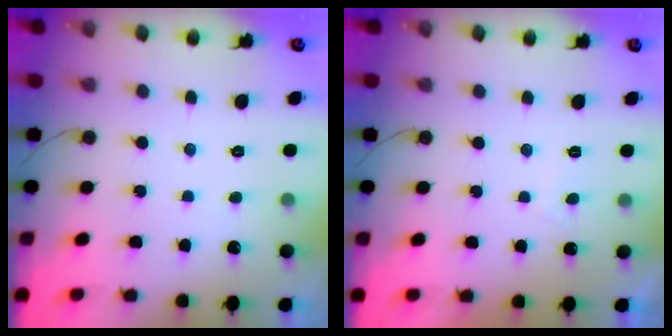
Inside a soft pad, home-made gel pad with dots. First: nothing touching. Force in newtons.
{"total": 0.9, "press": 0.7, "slide": 0.5}